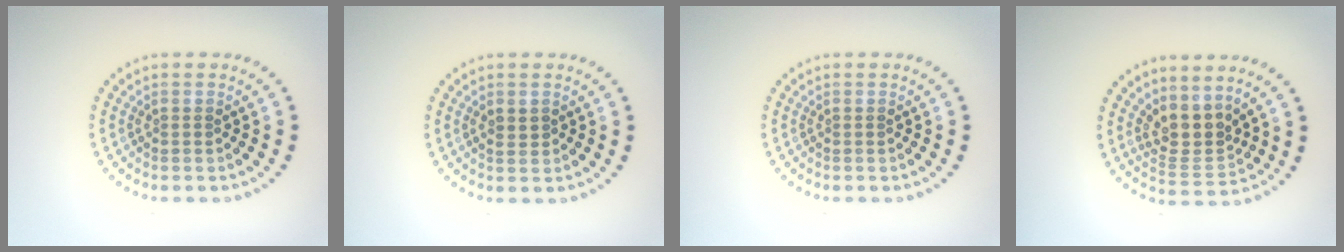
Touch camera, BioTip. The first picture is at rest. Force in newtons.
{"total": 0.7, "press": 0.7, "slide": 0.3}
{"total": 0.0}
{"total": 3.2, "press": 2.4, "slide": 2.1}